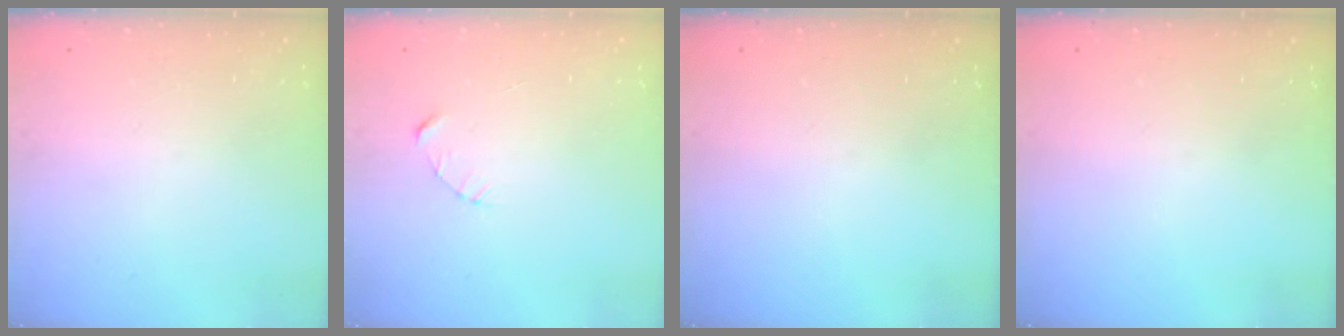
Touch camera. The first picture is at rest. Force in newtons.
{"total": 2.3, "press": 2.3, "slide": 0.3}
{"total": 0.0}
{"total": 0.0}